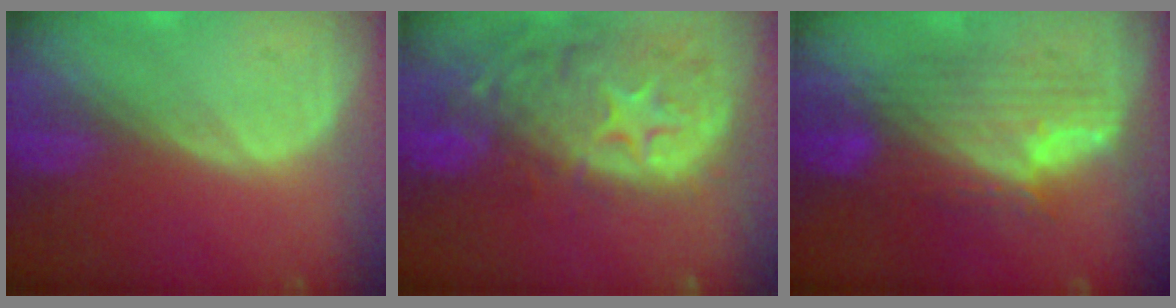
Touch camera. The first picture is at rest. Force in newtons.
{"total": 14.0, "press": 11.2, "slide": 8.3}
{"total": 8.4, "press": 8.4, "slide": 0.3}